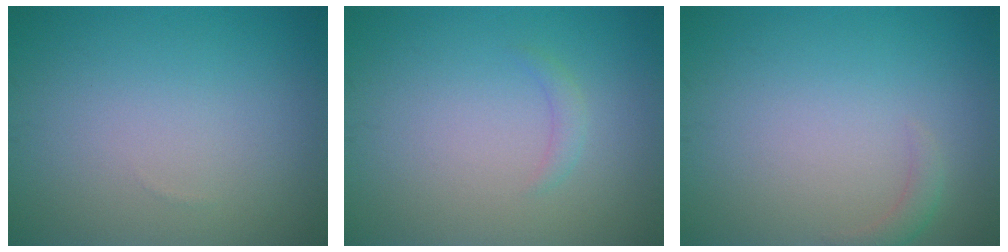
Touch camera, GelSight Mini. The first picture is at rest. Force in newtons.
{"total": 1.0, "press": 1.0, "slide": 0.1}
{"total": 1.2, "press": 1.1, "slide": 0.2}